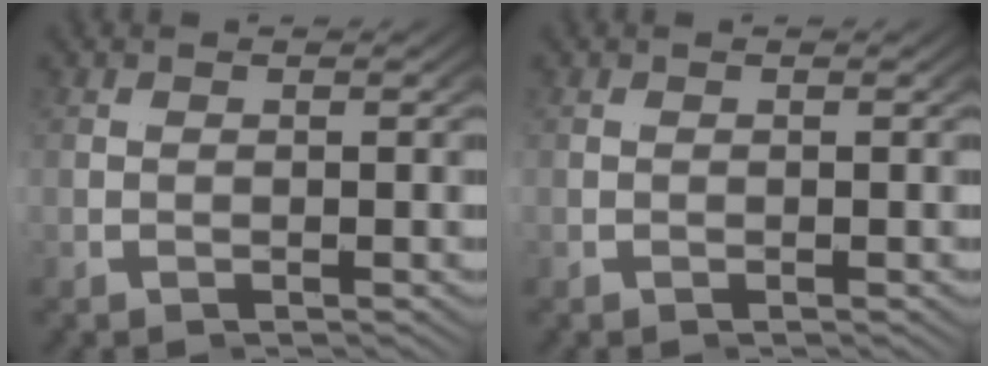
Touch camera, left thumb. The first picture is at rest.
{"total": 0.0}